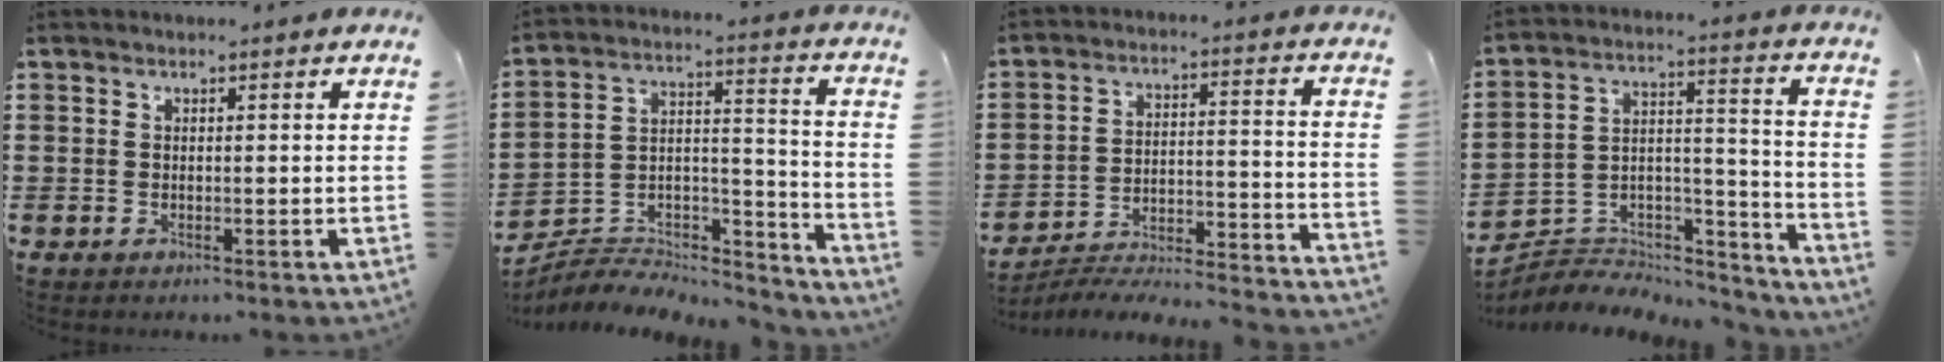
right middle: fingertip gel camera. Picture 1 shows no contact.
{"total": 4.5, "force": [-4.0, 1.8, 0.9], "torque": [-0.025, -0.005, -0.084]}
{"total": 3.9, "force": [-3.7, 0.1, 1.1], "torque": [-0.023, -0.015, -0.081]}
{"total": 4.6, "force": [-4.2, 1.8, 0.2], "torque": [-0.003, -0.003, -0.088]}